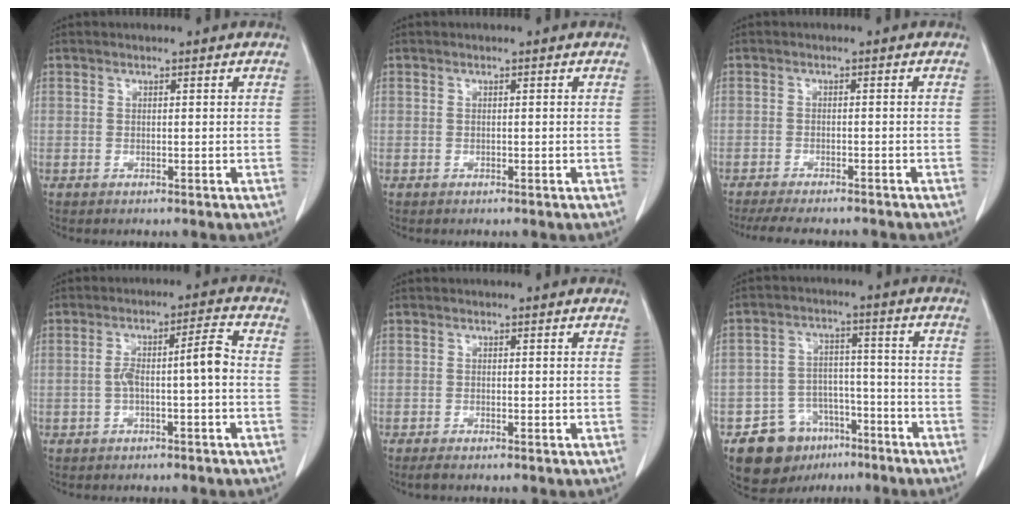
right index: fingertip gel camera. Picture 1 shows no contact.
{"total": 0.0}
{"total": 6.1, "force": [-5.7, 0.1, 2.2], "torque": [-0.026, -0.008, -0.093]}
{"total": 6.1, "force": [-0.8, 0.4, 6.0], "torque": [-0.100, 0.024, -0.011]}
{"total": 1.2, "force": [-0.6, 0.1, 1.0], "torque": [-0.018, -0.002, -0.014]}
{"total": 9.0, "force": [-5.3, 6.6, 2.9], "torque": [-0.044, 0.017, -0.081]}